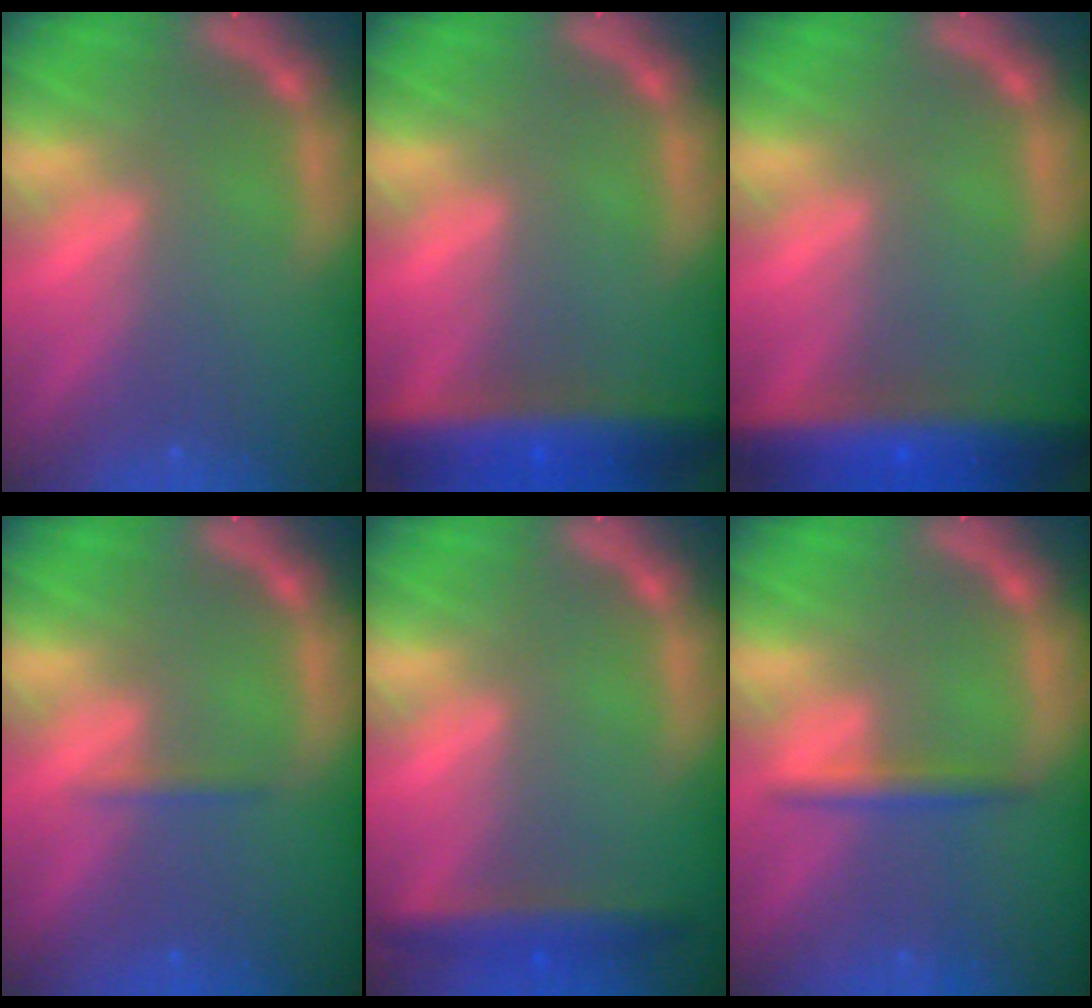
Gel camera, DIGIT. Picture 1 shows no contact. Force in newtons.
{"total": 8.0}
{"total": 9.0}
{"total": 0.9}
{"total": 3.5}
{"total": 1.9}